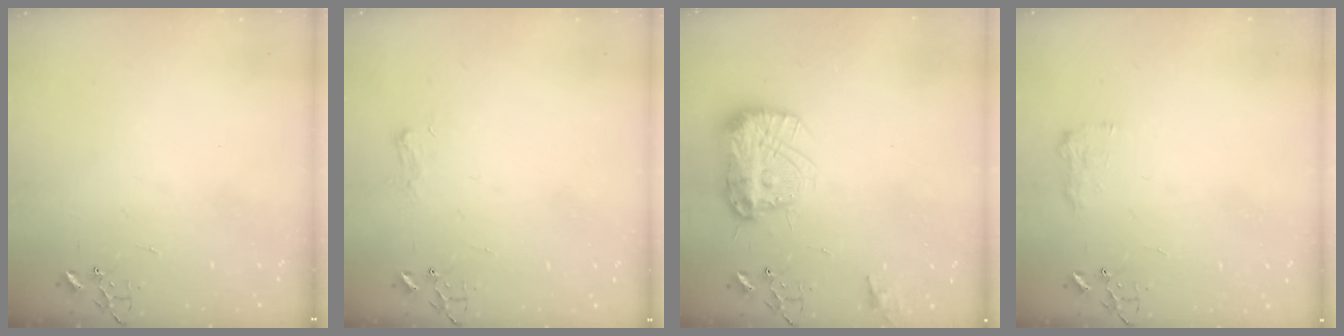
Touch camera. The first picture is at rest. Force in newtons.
{"total": 6.6, "press": 6.6, "slide": 0.5}
{"total": 15.6, "press": 15.5, "slide": 1.6}
{"total": 7.9, "press": 7.9, "slide": 0.4}